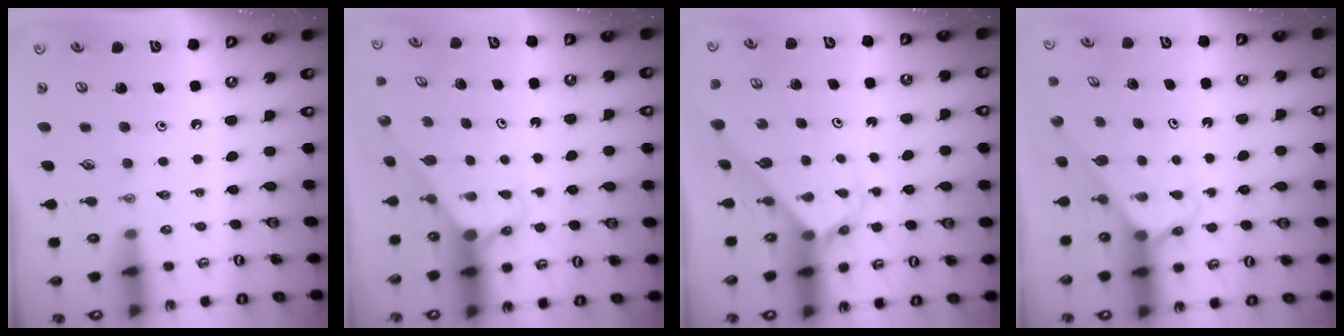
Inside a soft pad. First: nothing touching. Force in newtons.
{"total": 3.0, "press": 3.0, "slide": 0.0}
{"total": 2.7, "press": 2.7, "slide": 0.2}
{"total": 2.6, "press": 2.6, "slide": 0.2}